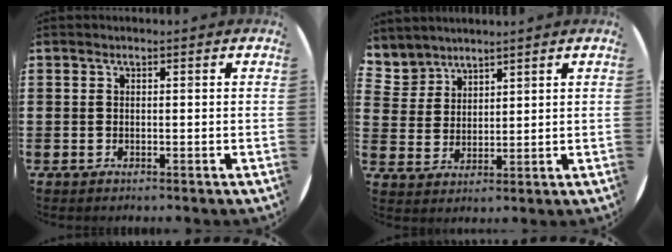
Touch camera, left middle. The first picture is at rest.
{"total": 3.9, "force": [3.6, 1.4, -0.5], "torque": [-0.001, -0.016, 0.071]}